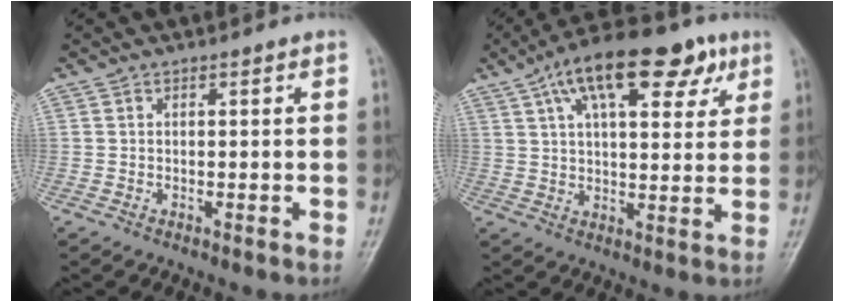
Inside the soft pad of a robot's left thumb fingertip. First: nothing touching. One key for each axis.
{"total": 18.6, "fx": 9.4, "fy": 8.0, "fz": 13.9, "tx": -0.191, "ty": 0.002, "tz": 0.145}